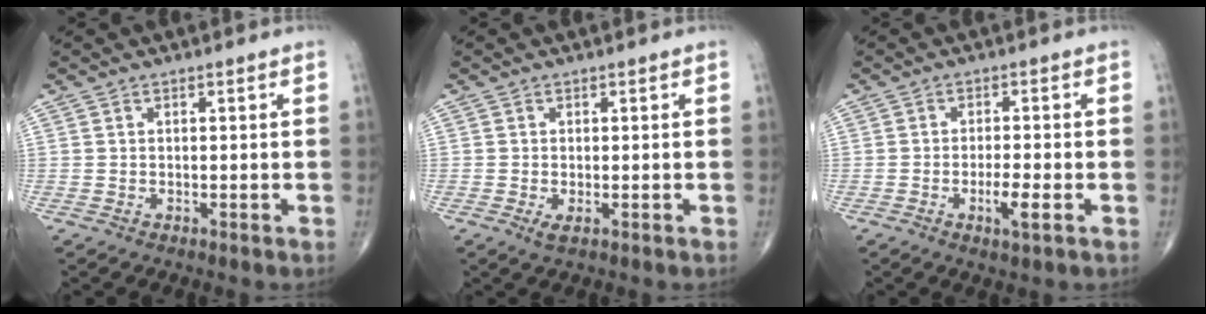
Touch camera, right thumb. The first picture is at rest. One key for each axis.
{"total": 1.5, "fx": -0.5, "fy": 0.6, "fz": 1.3, "tx": -0.030, "ty": -0.006, "tz": -0.008}
{"total": 4.1, "fx": -1.5, "fy": 0.8, "fz": 3.7, "tx": -0.072, "ty": -0.002, "tz": -0.028}